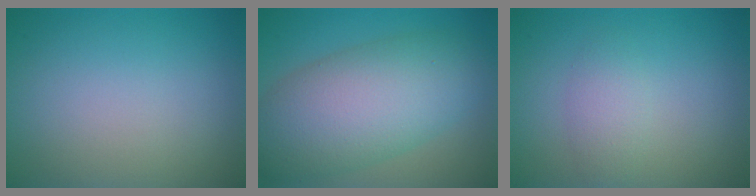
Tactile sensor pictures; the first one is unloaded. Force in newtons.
{"total": 9.5, "press": 9.5, "slide": 0.4}
{"total": 1.9, "press": 1.9, "slide": 0.1}